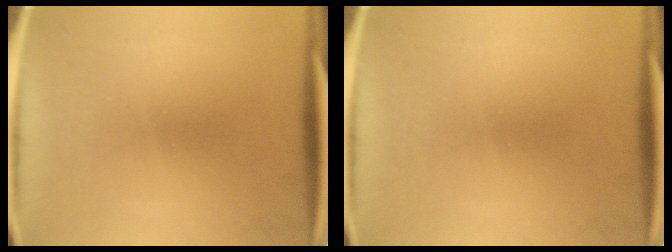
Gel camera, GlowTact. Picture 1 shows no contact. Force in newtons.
{"total": 0.0}